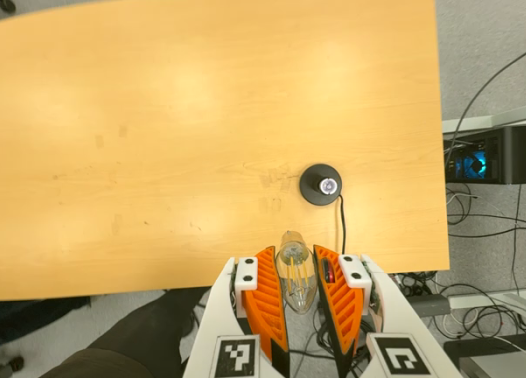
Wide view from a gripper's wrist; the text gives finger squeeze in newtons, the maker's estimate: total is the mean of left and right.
{"total": 12.4, "left": 12.5, "right": 12.2}